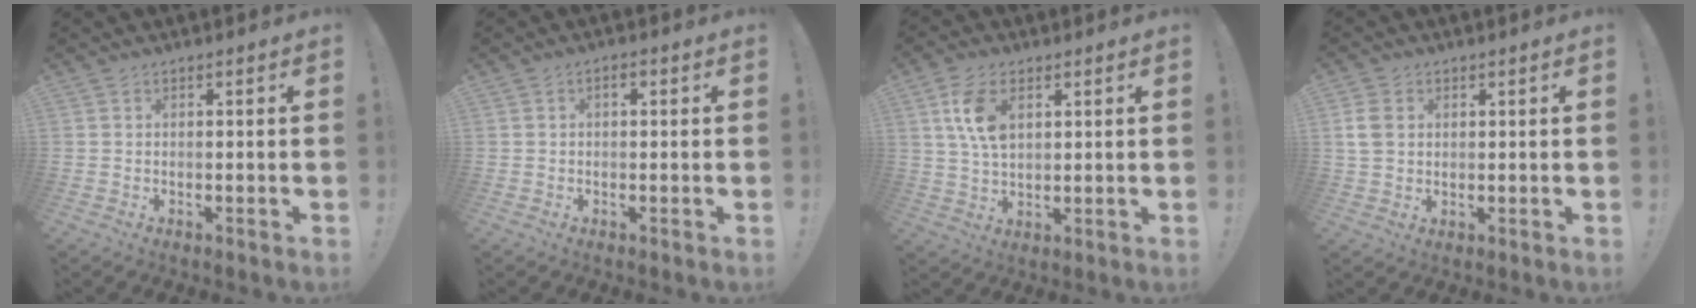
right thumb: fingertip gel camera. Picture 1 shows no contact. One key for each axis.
{"total": 1.3, "fx": -0.3, "fy": 0.8, "fz": 1.0, "tx": -0.015, "ty": 0.005, "tz": -0.007}
{"total": 9.5, "fx": 3.3, "fy": 5.6, "fz": 6.9, "tx": -0.136, "ty": 0.000, "tz": 0.062}
{"total": 6.2, "fx": 1.7, "fy": 4.6, "fz": 3.8, "tx": -0.078, "ty": 0.002, "tz": 0.033}